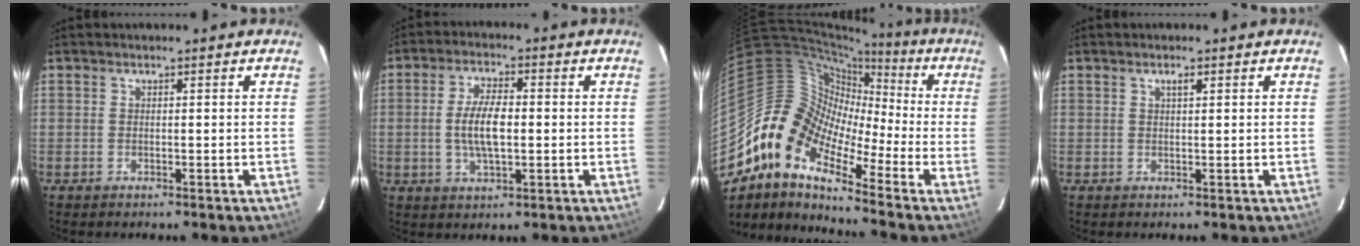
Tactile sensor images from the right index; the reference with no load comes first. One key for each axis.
{"total": 7.7, "fx": -0.4, "fy": 3.0, "fz": 7.1, "tx": -0.139, "ty": 0.004, "tz": -0.007}
{"total": 12.2, "fx": -7.4, "fy": 6.4, "fz": 7.2, "tx": -0.116, "ty": 0.013, "tz": -0.168}
{"total": 1.2, "fx": 0.6, "fy": 0.4, "fz": 0.9, "tx": -0.015, "ty": 0.002, "tz": 0.011}